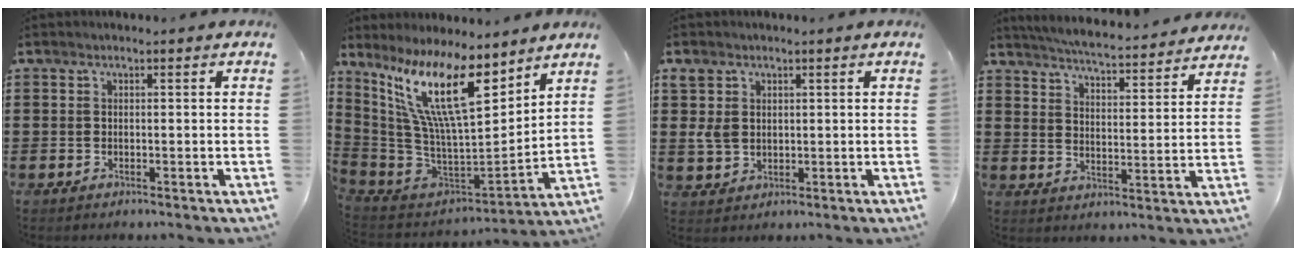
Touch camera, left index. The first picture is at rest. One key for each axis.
{"total": 16.3, "fx": 9.3, "fy": 3.5, "fz": 12.9, "tx": -0.302, "ty": -0.064, "tz": 0.152}
{"total": 3.8, "fx": 1.1, "fy": 3.2, "fz": 1.8, "tx": -0.061, "ty": 0.005, "tz": 0.015}
{"total": 4.7, "fx": 4.6, "fy": -0.7, "fz": 0.9, "tx": -0.040, "ty": -0.039, "tz": 0.074}